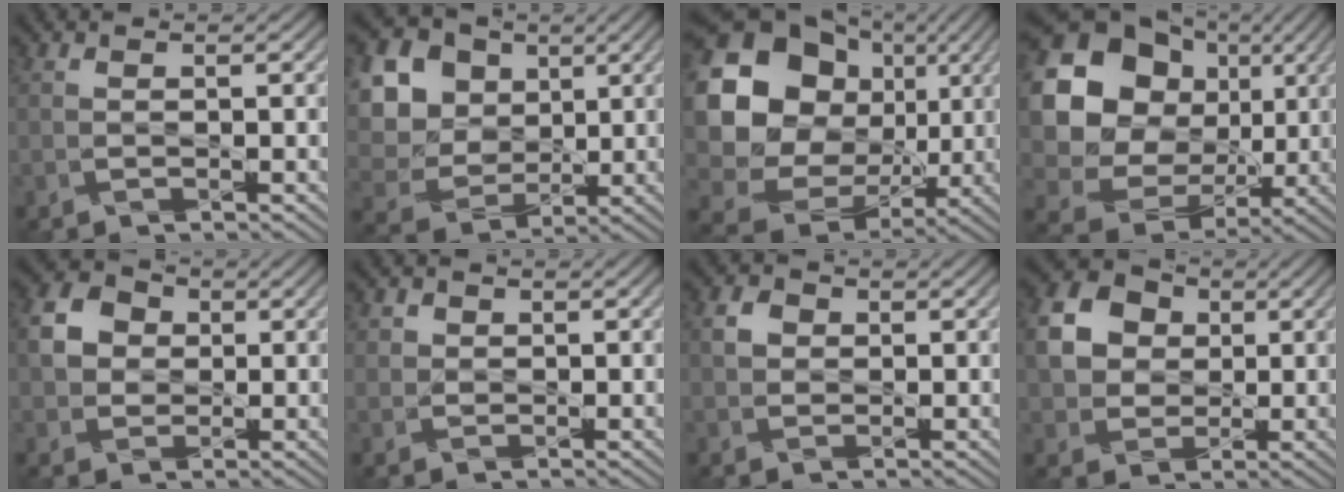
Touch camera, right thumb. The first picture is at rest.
{"total": 15.5, "force": [4.8, 12.7, 7.6], "torque": [-0.262, 0.030, 0.125]}
{"total": 19.9, "force": [4.0, 17.0, 9.5], "torque": [-0.255, -0.001, 0.100]}
{"total": 18.1, "force": [4.1, 15.4, 8.5], "torque": [-0.237, 0.007, 0.099]}
{"total": 5.7, "force": [0.8, 4.9, 2.8], "torque": [-0.075, 0.009, 0.006]}
{"total": 2.2, "force": [1.0, 1.8, 0.5], "torque": [-0.018, -0.010, 0.024]}
{"total": 2.4, "force": [0.6, 2.1, 1.1], "torque": [-0.025, 0.001, 0.007]}
{"total": 9.8, "force": [2.3, 8.2, 4.9], "torque": [-0.143, 0.028, 0.040]}